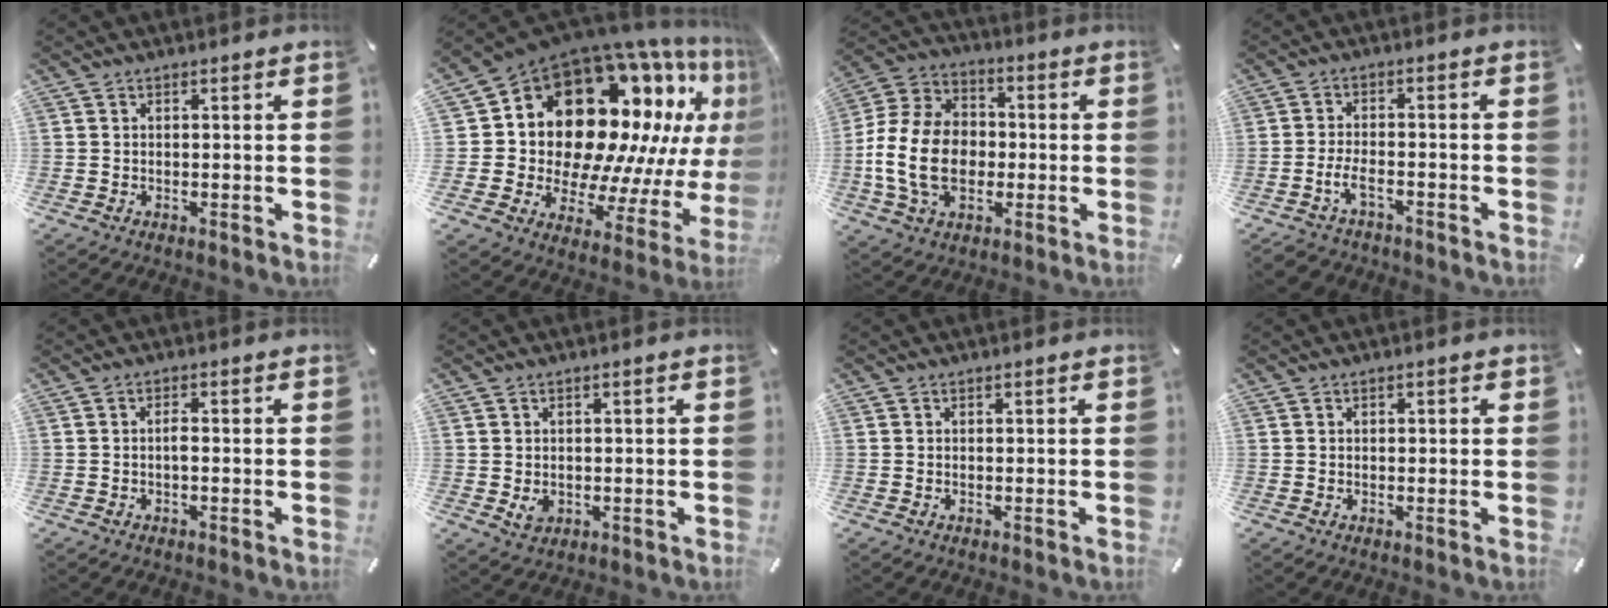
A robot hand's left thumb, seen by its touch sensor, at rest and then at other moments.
{"total": 21.9, "force": [11.4, 14.3, 12.0], "torque": [-0.173, -0.141, 0.226]}
{"total": 16.5, "force": [-2.7, 12.3, 10.7], "torque": [-0.255, 0.019, -0.050]}
{"total": 5.0, "force": [-3.0, 2.4, 3.3], "torque": [-0.071, 0.012, -0.058]}
{"total": 1.9, "force": [-0.4, 0.6, 1.8], "torque": [-0.034, 0.001, -0.008]}
{"total": 3.1, "force": [-0.5, 2.6, 1.6], "torque": [-0.017, -0.004, -0.012]}
{"total": 0.0}
{"total": 0.8, "force": [0.0, 0.6, 0.5], "torque": [-0.010, 0.004, -0.002]}